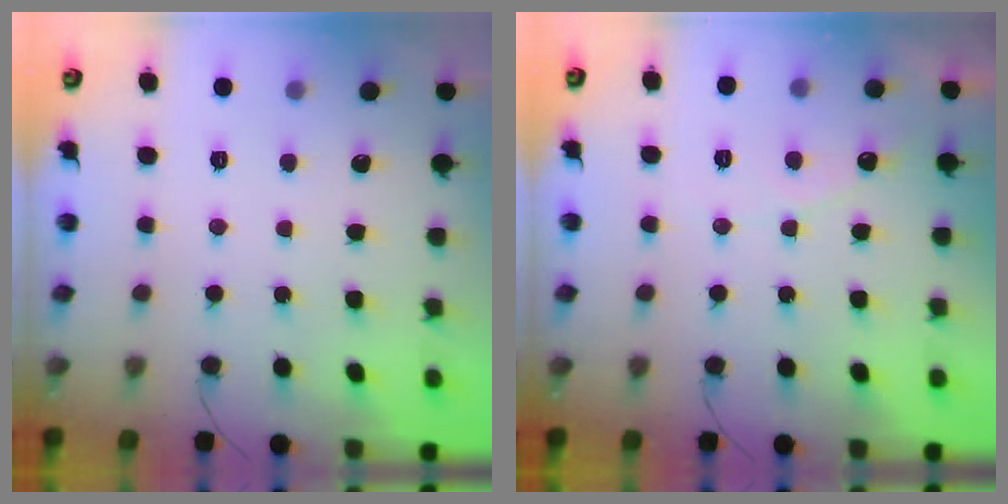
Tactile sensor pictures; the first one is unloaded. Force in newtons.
{"total": 3.7, "press": 3.6, "slide": 0.2}